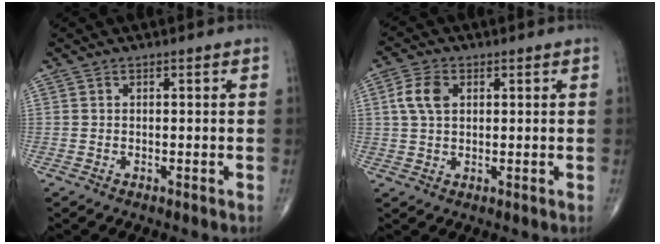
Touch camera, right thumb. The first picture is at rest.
{"total": 5.2, "force": [1.4, 3.3, 3.8], "torque": [-0.079, 0.004, 0.024]}